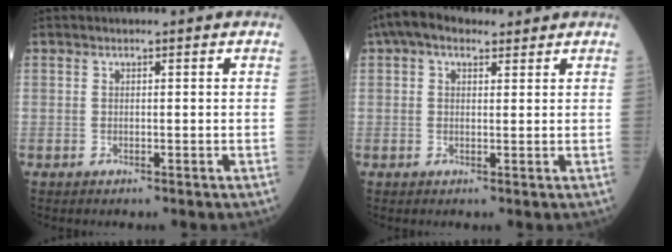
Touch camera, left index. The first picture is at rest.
{"total": 5.4, "force": [3.5, 2.8, 3.0], "torque": [-0.064, 0.040, 0.063]}